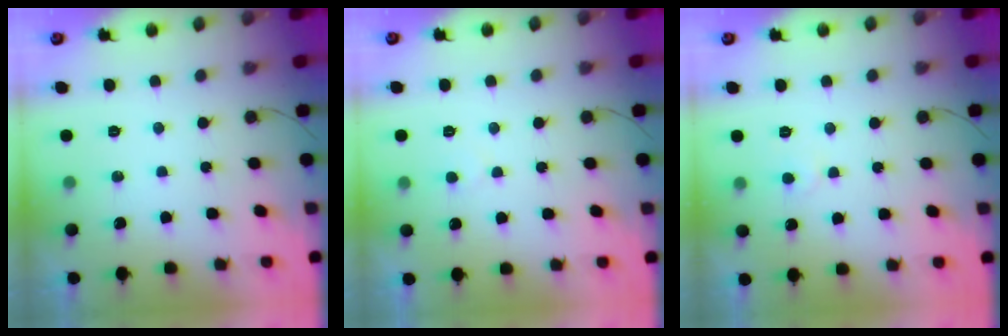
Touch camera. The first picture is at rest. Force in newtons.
{"total": 2.6, "press": 2.6, "slide": 0.2}
{"total": 2.8, "press": 2.8, "slide": 0.3}